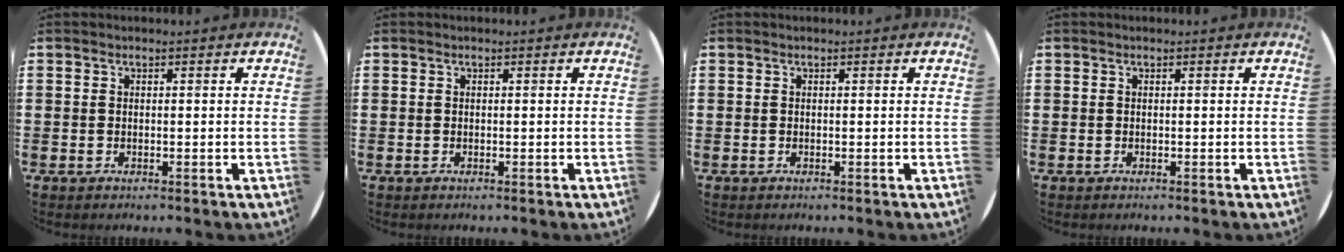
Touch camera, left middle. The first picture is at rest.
{"total": 0.0}
{"total": 0.0}
{"total": 0.0}